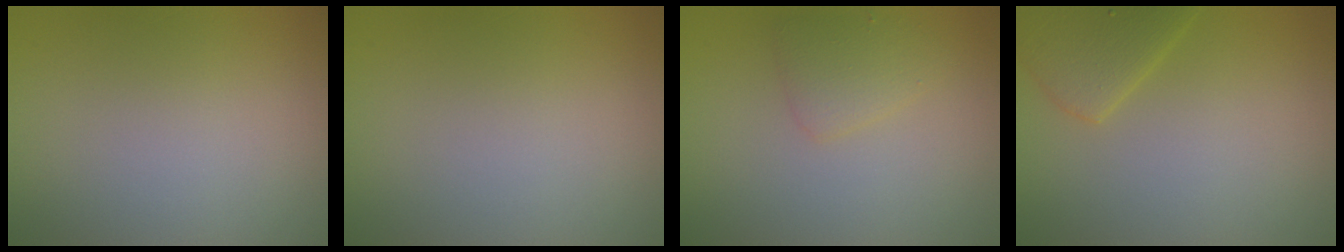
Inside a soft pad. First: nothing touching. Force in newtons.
{"total": 0.0}
{"total": 1.8, "press": 1.8, "slide": 0.1}
{"total": 3.1, "press": 3.1, "slide": 0.3}